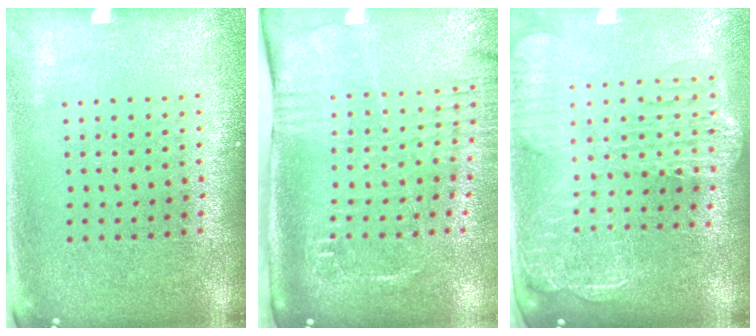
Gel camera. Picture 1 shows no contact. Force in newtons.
{"total": 2.7, "press": 2.1, "slide": 1.7}
{"total": 3.0, "press": 2.5, "slide": 1.7}